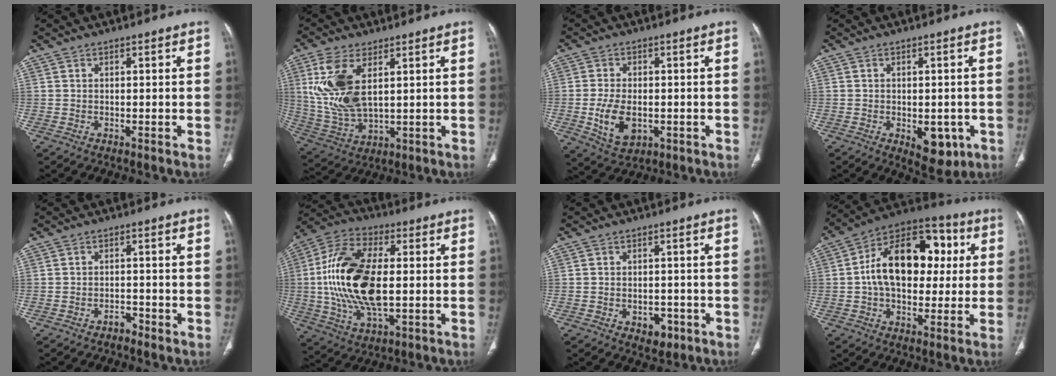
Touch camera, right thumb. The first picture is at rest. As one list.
[{"total": 13.2, "force": [3.9, 6.6, 10.8], "torque": [-0.239, -0.014, 0.090]}, {"total": 8.3, "force": [-1.6, 5.1, 6.3], "torque": [-0.111, -0.003, -0.018]}, {"total": 6.8, "force": [-2.1, 3.9, 5.2], "torque": [-0.041, -0.003, -0.015]}, {"total": 1.7, "force": [-1.4, 0.9, 0.5], "torque": [-0.007, 0.009, -0.023]}, {"total": 20.0, "force": [0.2, 10.0, 17.3], "torque": [-0.354, 0.006, 0.004]}, {"total": 4.1, "force": [-1.8, 2.9, 2.3], "torque": [-0.016, 0.009, -0.017]}, {"total": 20.2, "force": [2.3, 13.0, 15.3], "torque": [-0.212, 0.029, 0.029]}]